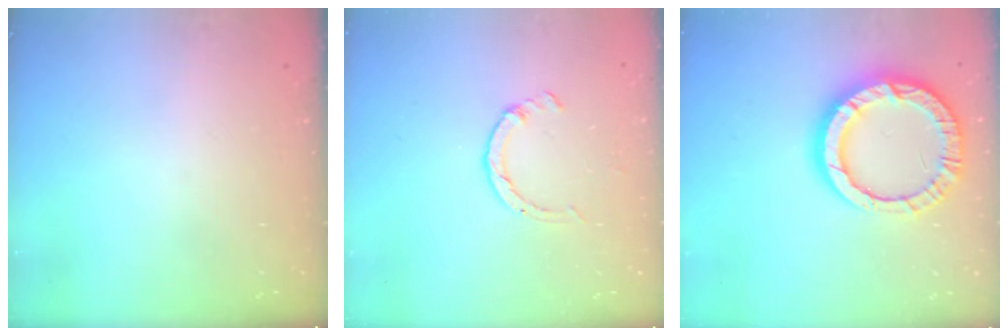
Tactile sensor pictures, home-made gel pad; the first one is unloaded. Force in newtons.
{"total": 2.6, "press": 2.6, "slide": 0.4}
{"total": 19.2, "press": 19.1, "slide": 1.9}